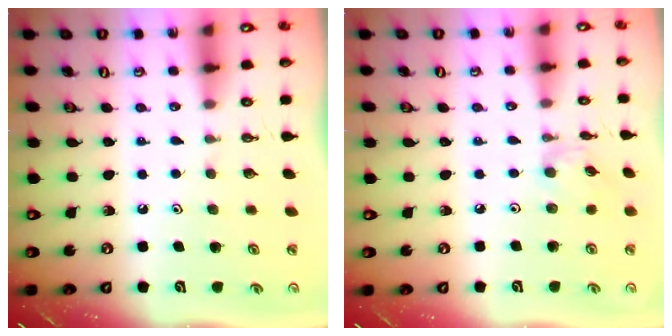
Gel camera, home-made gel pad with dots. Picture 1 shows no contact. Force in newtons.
{"total": 1.6, "press": 1.5, "slide": 0.3}